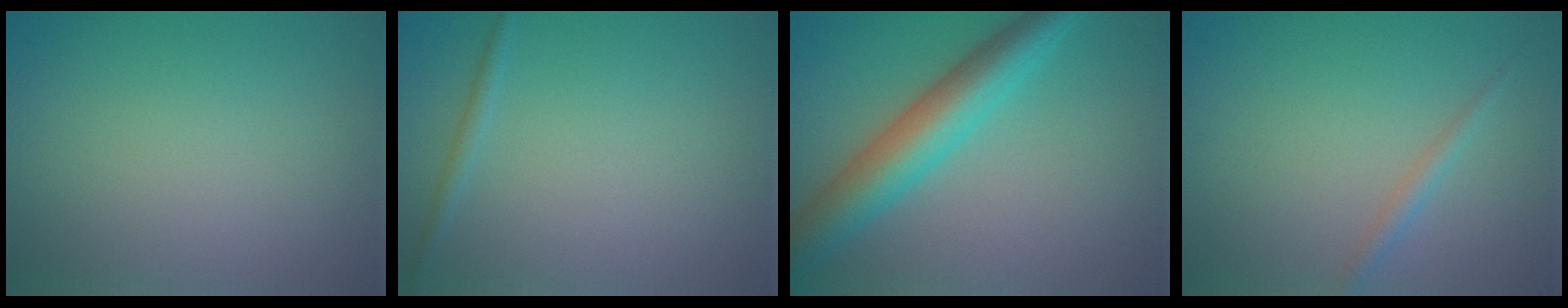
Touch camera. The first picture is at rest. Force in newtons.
{"total": 0.9, "press": 0.9, "slide": 0.1}
{"total": 6.3, "press": 6.3, "slide": 0.2}
{"total": 1.3, "press": 1.3, "slide": 0.0}